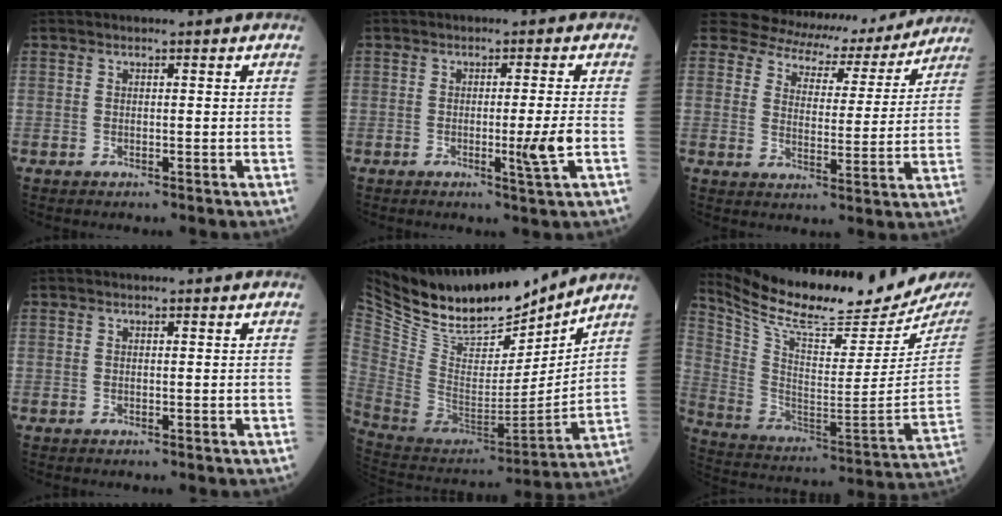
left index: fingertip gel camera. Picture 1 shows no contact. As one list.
[{"total": 4.1, "force": [-1.0, -0.9, 3.9], "torque": [-0.064, -0.011, -0.013]}, {"total": 14.1, "force": [12.8, 5.4, 2.7], "torque": [-0.035, 0.005, 0.158]}, {"total": 0.0}, {"total": 21.7, "force": [18.9, 5.8, 9.0], "torque": [-0.182, -0.021, 0.330]}, {"total": 23.6, "force": [22.0, 1.6, 8.6], "torque": [-0.171, -0.089, 0.336]}]